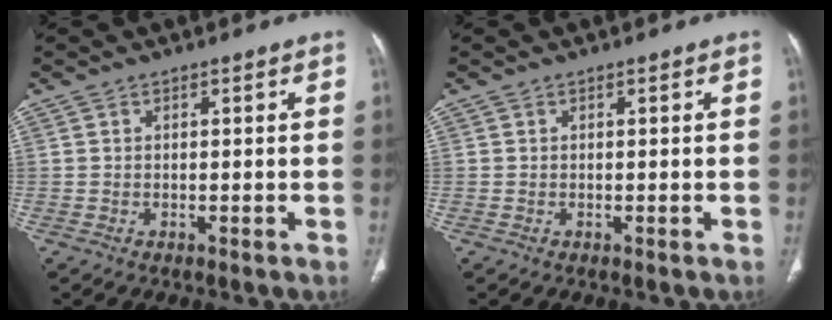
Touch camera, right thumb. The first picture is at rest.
{"total": 0.0}